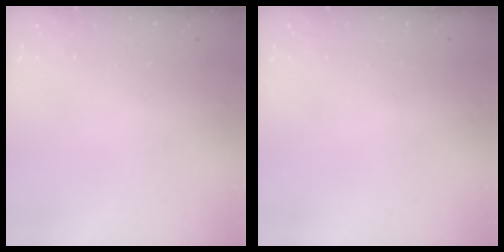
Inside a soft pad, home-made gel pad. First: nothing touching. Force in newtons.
{"total": 0.0}